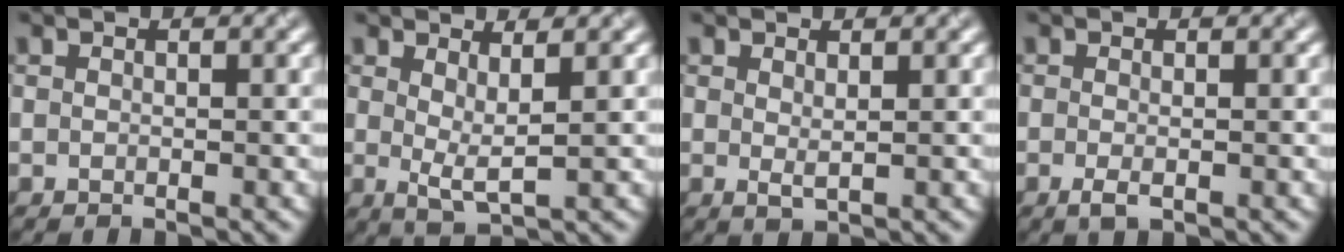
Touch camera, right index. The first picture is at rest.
{"total": 2.4, "force": [0.9, 0.5, 2.2], "torque": [-0.036, -0.014, 0.016]}
{"total": 0.9, "force": [0.5, 0.2, 0.8], "torque": [-0.016, -0.005, 0.010]}
{"total": 1.3, "force": [-0.5, 0.4, 1.1], "torque": [-0.024, -0.006, -0.010]}